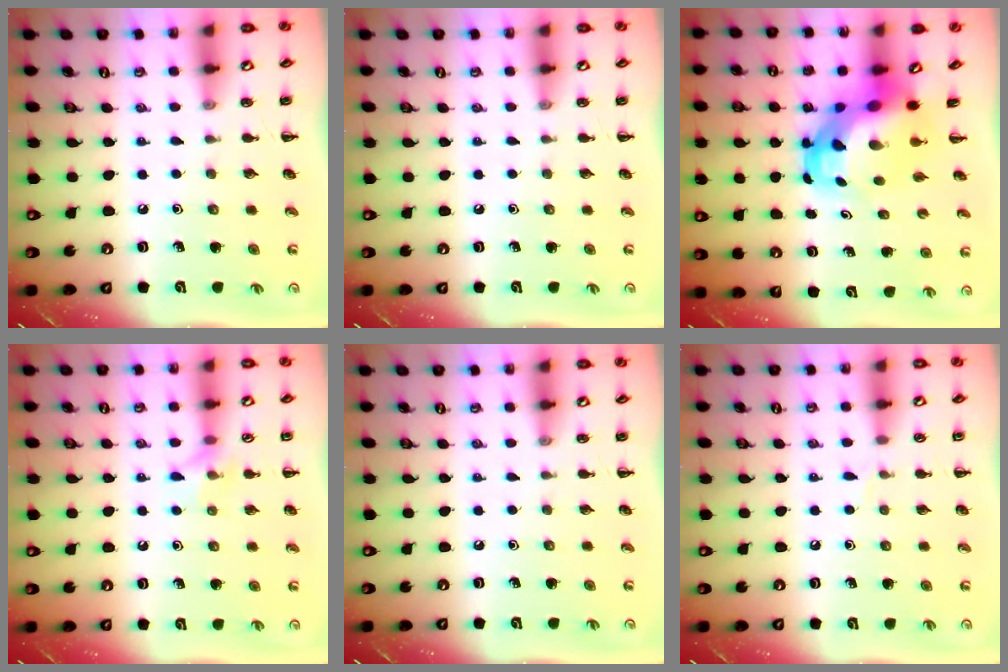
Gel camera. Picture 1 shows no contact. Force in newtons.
{"total": 0.0}
{"total": 7.0, "press": 6.7, "slide": 2.1}
{"total": 7.9, "press": 7.7, "slide": 1.6}
{"total": 0.0}
{"total": 2.7, "press": 2.5, "slide": 1.0}